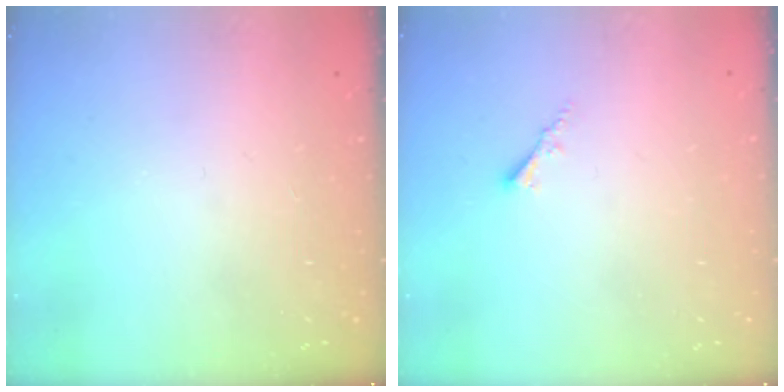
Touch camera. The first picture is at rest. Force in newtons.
{"total": 1.8, "press": 1.7, "slide": 0.5}